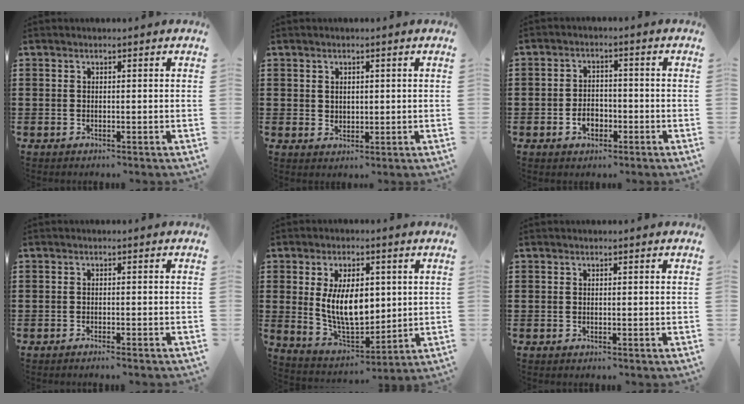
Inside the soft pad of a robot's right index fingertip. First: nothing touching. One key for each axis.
{"total": 1.4, "fx": 0.9, "fy": 1.0, "fz": 0.4, "tx": -0.009, "ty": 0.006, "tz": 0.017}
{"total": 3.5, "fx": -1.4, "fy": 2.6, "fz": 1.9, "tx": -0.031, "ty": 0.002, "tz": -0.029}
{"total": 1.0, "fx": -0.9, "fy": -0.2, "fz": 0.3, "tx": -0.005, "ty": -0.001, "tz": -0.018}
{"total": 10.7, "fx": 1.5, "fy": 5.9, "fz": 8.8, "tx": -0.174, "ty": 0.001, "tz": 0.025}
{"total": 0.0}